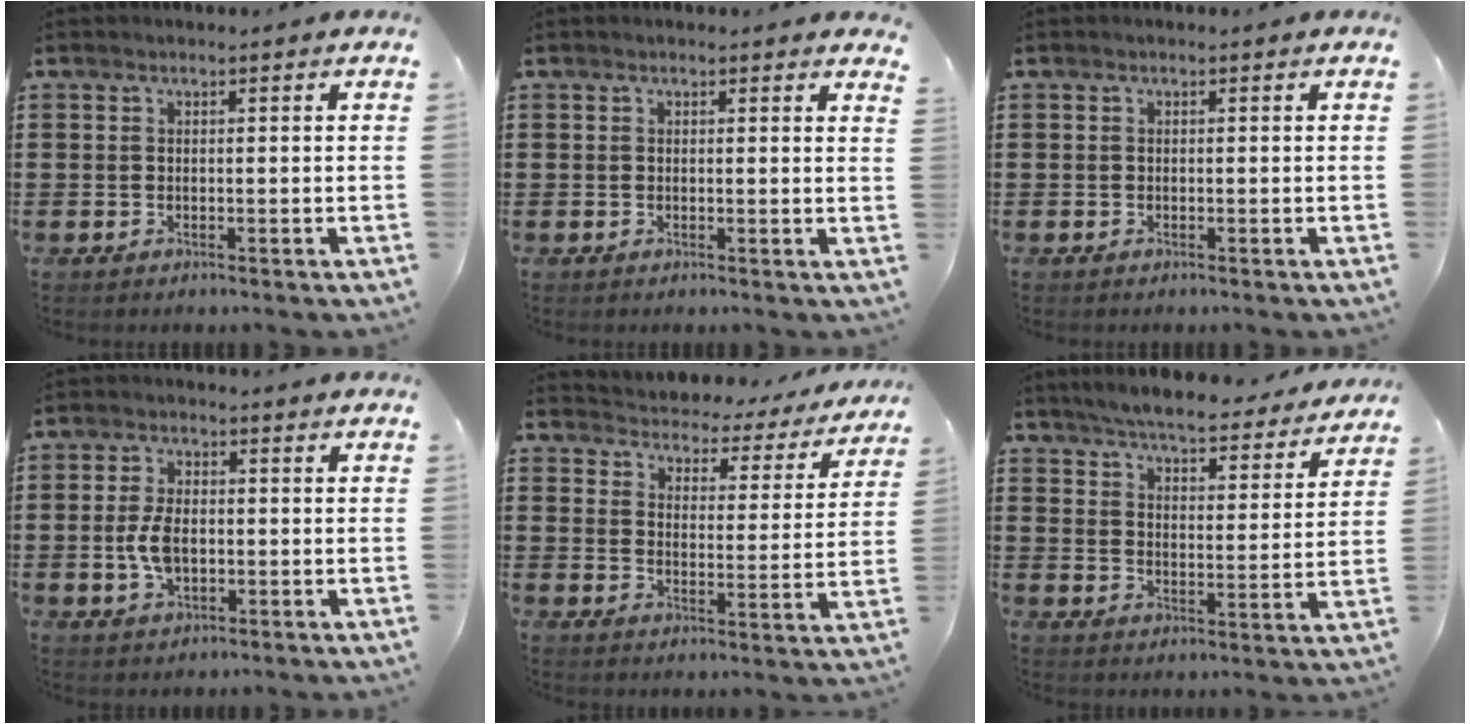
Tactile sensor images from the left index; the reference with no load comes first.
{"total": 0.7, "force": [0.6, 0.0, 0.4], "torque": [-0.011, -0.001, 0.012]}
{"total": 0.0}
{"total": 5.3, "force": [-0.5, 2.9, 4.4], "torque": [-0.100, -0.002, -0.014]}
{"total": 3.4, "force": [3.4, 0.4, -0.2], "torque": [-0.021, -0.033, 0.051]}
{"total": 5.6, "force": [5.5, -0.2, 1.3], "torque": [-0.051, -0.038, 0.093]}